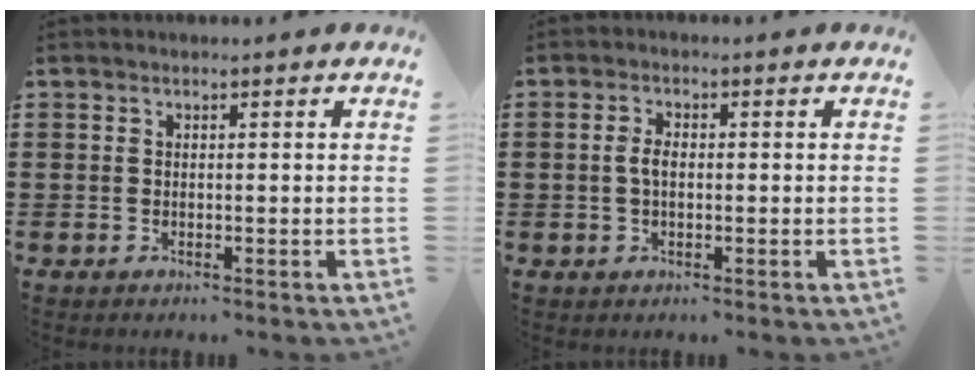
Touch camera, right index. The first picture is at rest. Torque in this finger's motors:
{"motor_torque": [0.42, -0.34, 0.27, 0.08]}